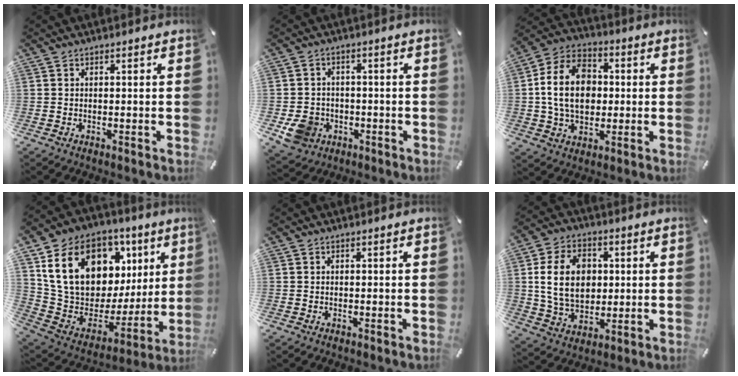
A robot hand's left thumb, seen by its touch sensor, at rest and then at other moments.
{"total": 7.8, "force": [-2.4, 6.9, 2.7], "torque": [-0.072, 0.015, -0.043]}
{"total": 15.2, "force": [0.4, 11.6, 9.8], "torque": [-0.212, 0.020, 0.005]}
{"total": 19.7, "force": [9.3, 13.8, 10.6], "torque": [-0.187, -0.054, 0.180]}
{"total": 0.0}
{"total": 13.9, "force": [1.9, 10.5, 8.8], "torque": [-0.188, 0.012, 0.032]}